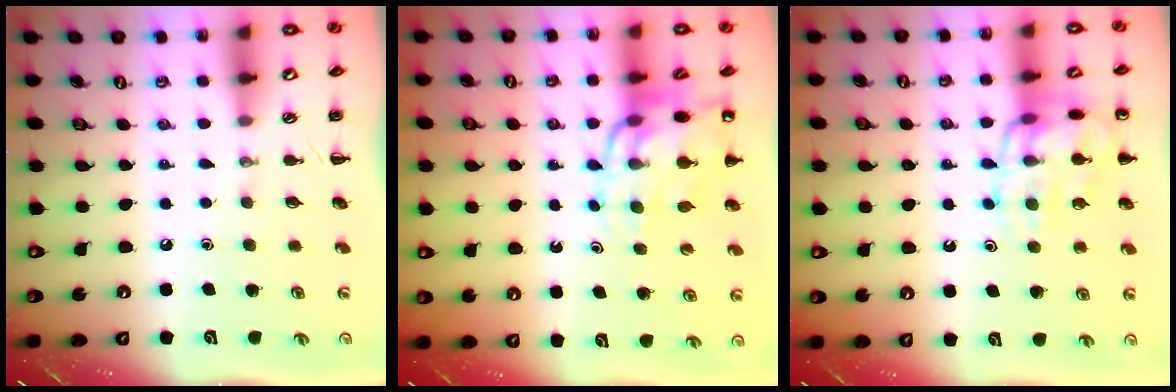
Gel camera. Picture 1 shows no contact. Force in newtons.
{"total": 13.8, "press": 13.4, "slide": 3.4}
{"total": 15.5, "press": 15.5, "slide": 0.2}